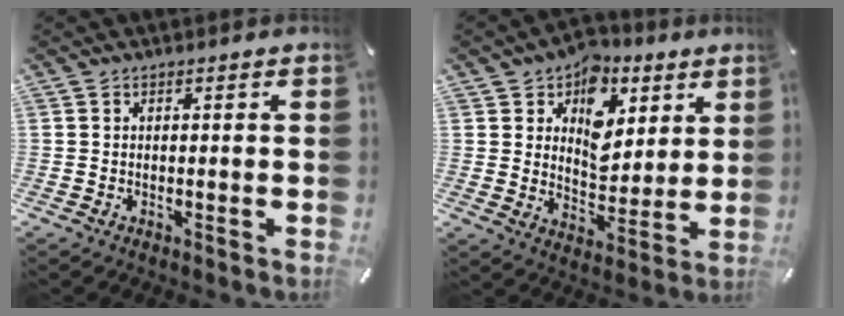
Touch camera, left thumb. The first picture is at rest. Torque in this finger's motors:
{"motor_torque": [1.86, 1.79, 1.24, -1.20, 0.09]}